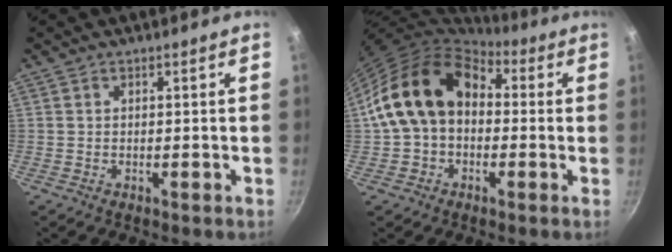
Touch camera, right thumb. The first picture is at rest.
{"total": 15.0, "force": [2.0, 11.0, 10.0], "torque": [-0.141, 0.035, 0.022]}